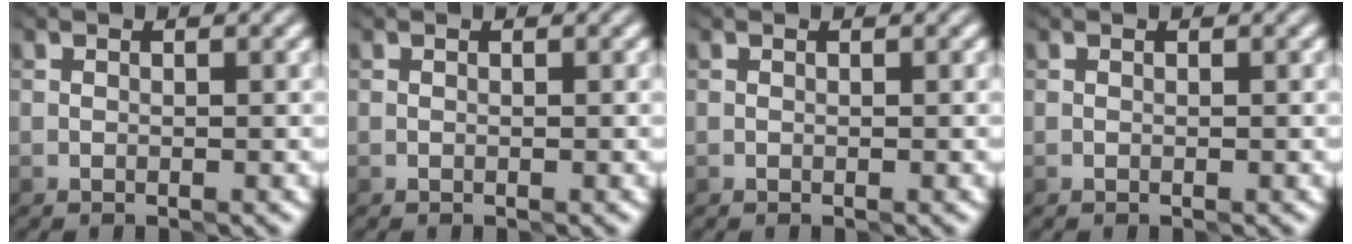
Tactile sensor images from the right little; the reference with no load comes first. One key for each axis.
{"total": 0.0}
{"total": 0.0}
{"total": 0.0}